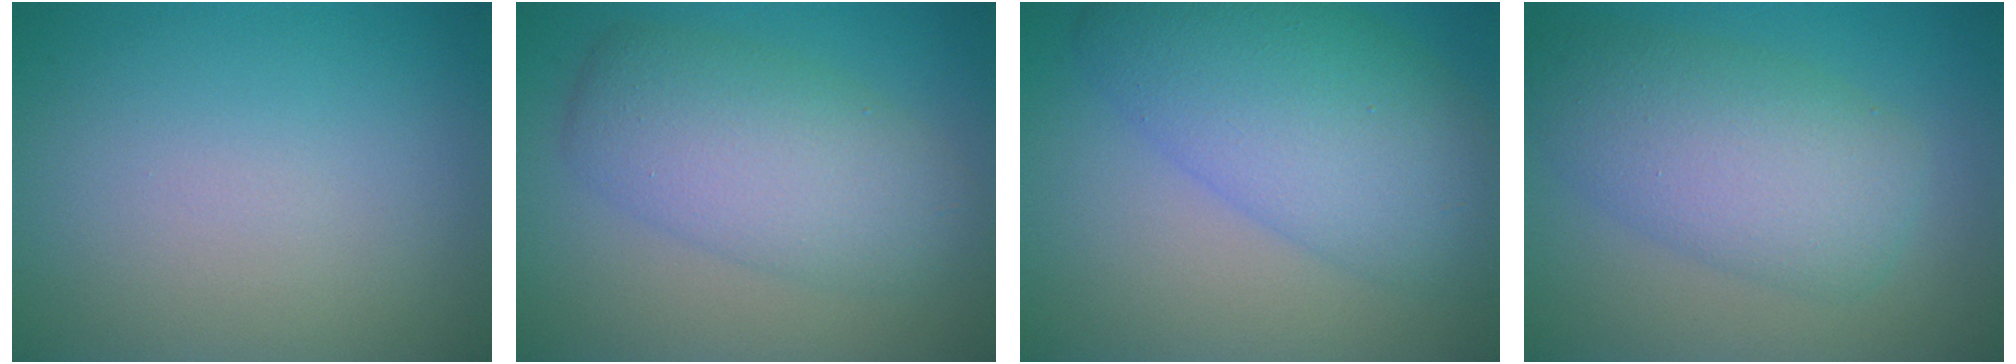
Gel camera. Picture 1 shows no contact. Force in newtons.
{"total": 6.3, "press": 6.3, "slide": 0.2}
{"total": 8.7, "press": 8.7, "slide": 0.1}
{"total": 6.7, "press": 6.7, "slide": 0.2}